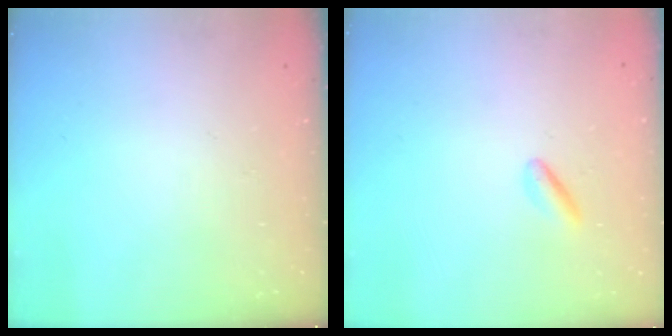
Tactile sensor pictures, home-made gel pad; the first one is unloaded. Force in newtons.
{"total": 0.8, "press": 0.5, "slide": 0.6}